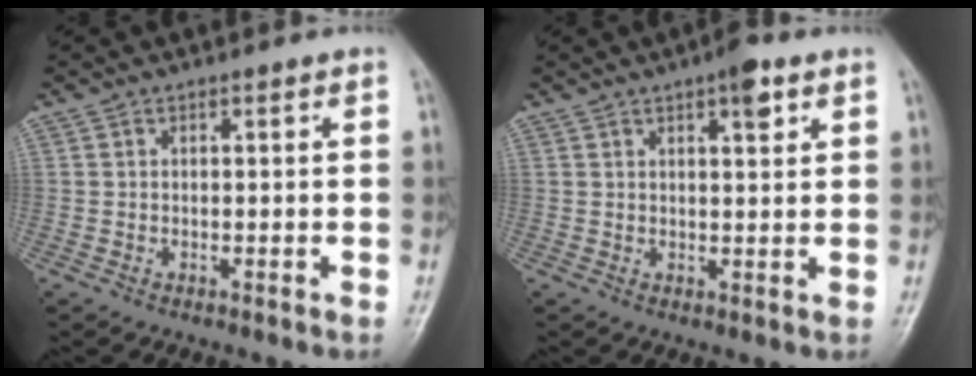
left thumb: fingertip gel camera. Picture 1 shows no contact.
{"total": 4.5, "force": [2.5, 1.4, 3.4], "torque": [-0.040, -0.009, 0.034]}